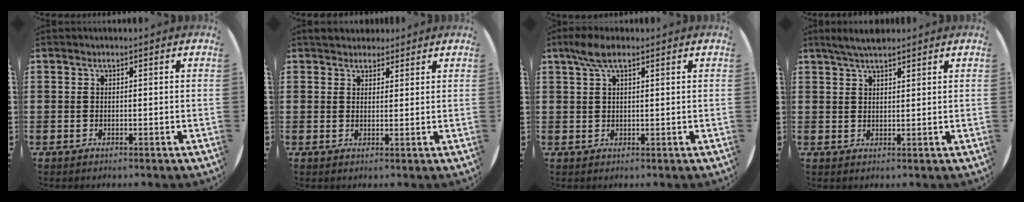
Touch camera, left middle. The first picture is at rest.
{"total": 2.4, "force": [2.3, 0.9, -0.1], "torque": [0.006, -0.001, 0.043]}
{"total": 3.6, "force": [2.1, 1.1, 2.7], "torque": [-0.059, 0.007, 0.036]}
{"total": 3.2, "force": [2.9, 0.5, 1.4], "torque": [-0.033, -0.001, 0.053]}